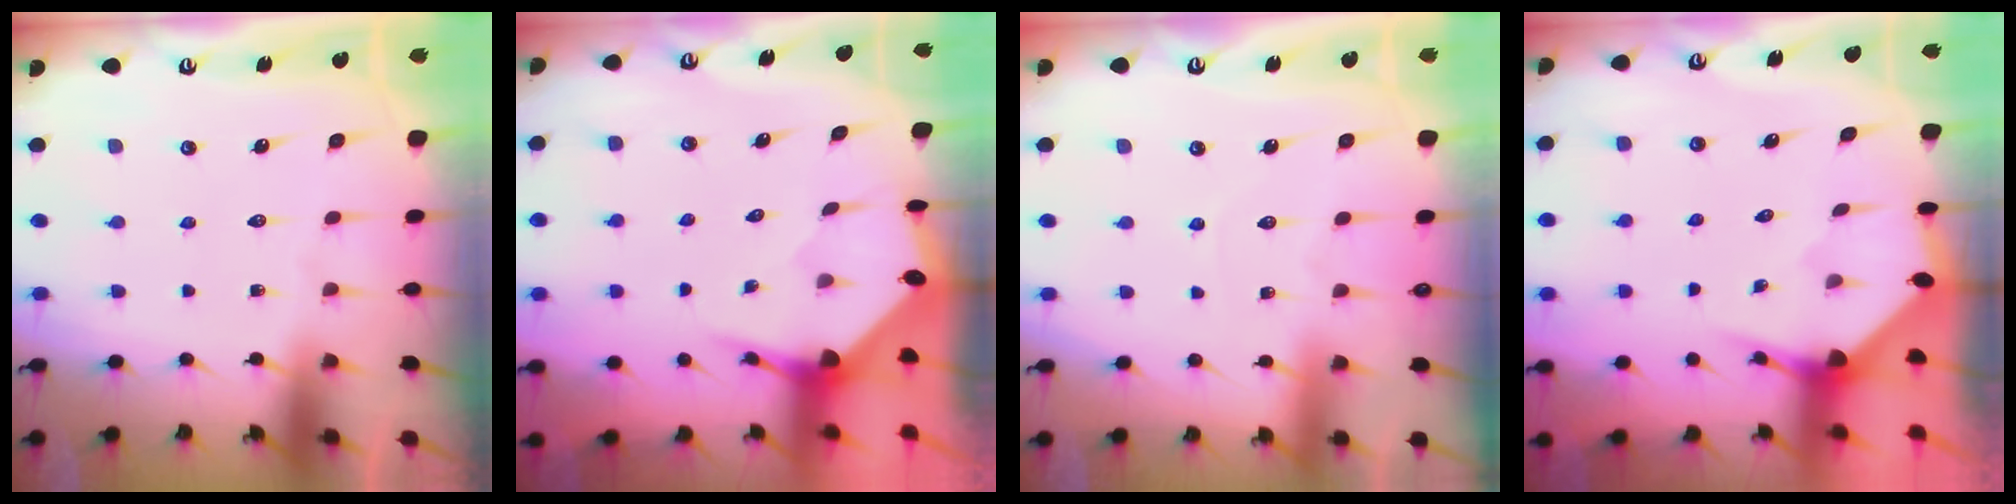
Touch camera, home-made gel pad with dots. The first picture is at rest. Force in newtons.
{"total": 3.5, "press": 3.5, "slide": 0.5}
{"total": 3.0, "press": 2.9, "slide": 0.4}
{"total": 3.1, "press": 3.0, "slide": 0.3}